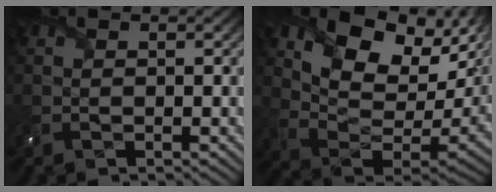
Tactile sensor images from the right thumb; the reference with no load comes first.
{"total": 14.5, "force": [7.3, 8.0, 9.6], "torque": [-0.169, 0.002, 0.141]}